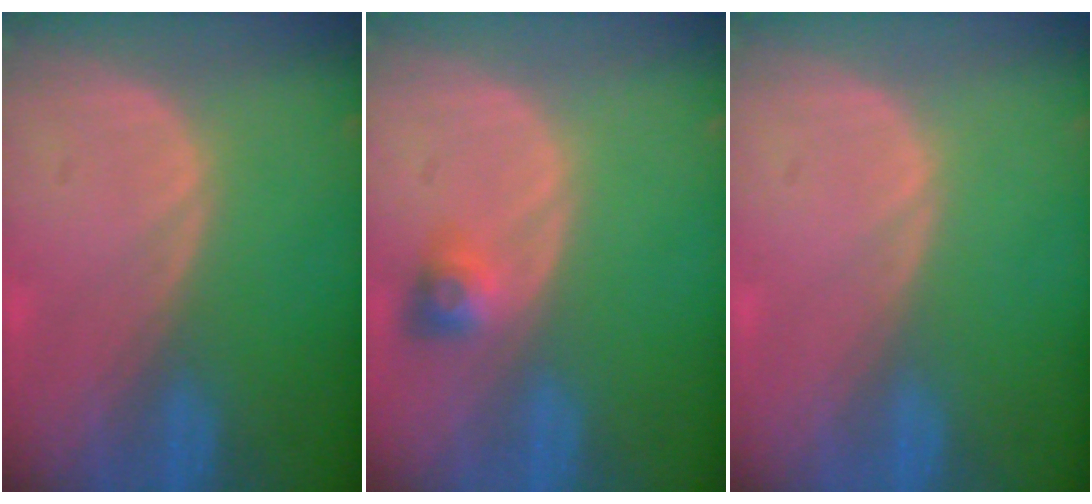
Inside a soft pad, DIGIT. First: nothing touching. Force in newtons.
{"total": 3.0, "press": 2.7, "slide": 1.3}
{"total": 0.0}